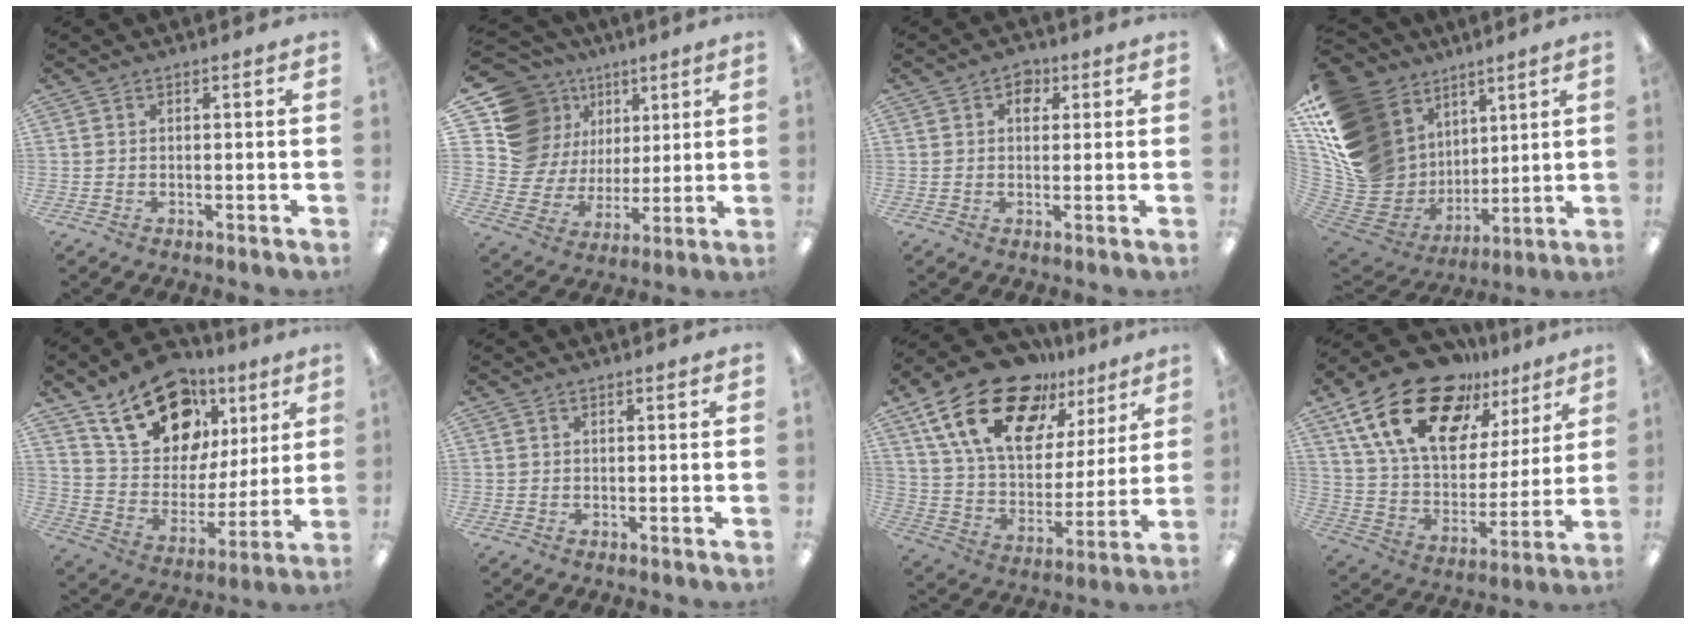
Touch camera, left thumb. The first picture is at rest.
{"total": 16.5, "force": [6.5, 14.2, 5.2], "torque": [-0.107, -0.035, 0.144]}
{"total": 3.6, "force": [1.4, 2.8, 1.8], "torque": [-0.007, -0.003, 0.017]}
{"total": 21.7, "force": [7.5, 17.3, 10.7], "torque": [-0.210, -0.069, 0.191]}
{"total": 20.9, "force": [12.1, 13.5, 10.3], "torque": [-0.173, -0.048, 0.222]}
{"total": 0.0}
{"total": 23.2, "force": [14.2, 12.5, 13.5], "torque": [-0.236, -0.071, 0.256]}
{"total": 23.8, "force": [14.5, 12.8, 13.8], "torque": [-0.248, -0.076, 0.260]}